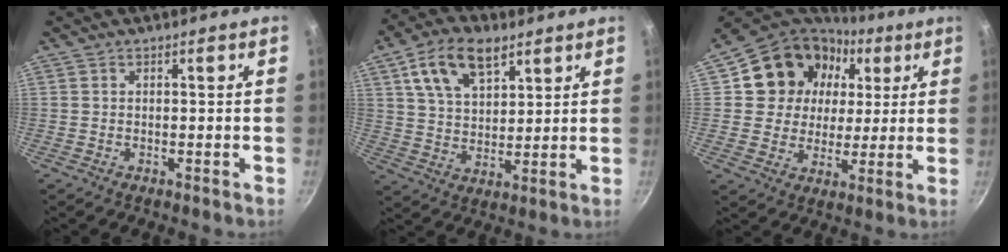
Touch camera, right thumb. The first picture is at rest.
{"total": 12.7, "force": [6.6, 7.2, 8.1], "torque": [-0.120, -0.016, 0.118]}
{"total": 17.2, "force": [5.2, 14.8, 7.2], "torque": [-0.112, 0.011, 0.082]}